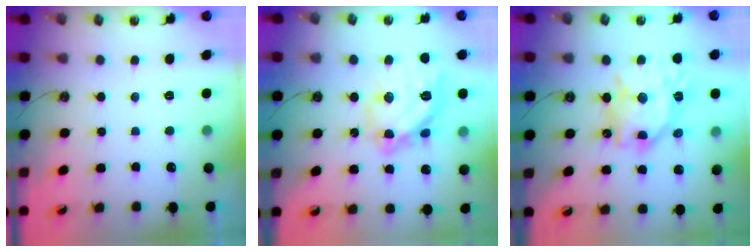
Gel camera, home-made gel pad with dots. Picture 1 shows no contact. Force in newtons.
{"total": 17.4, "press": 17.3, "slide": 1.5}
{"total": 17.7, "press": 17.6, "slide": 1.7}